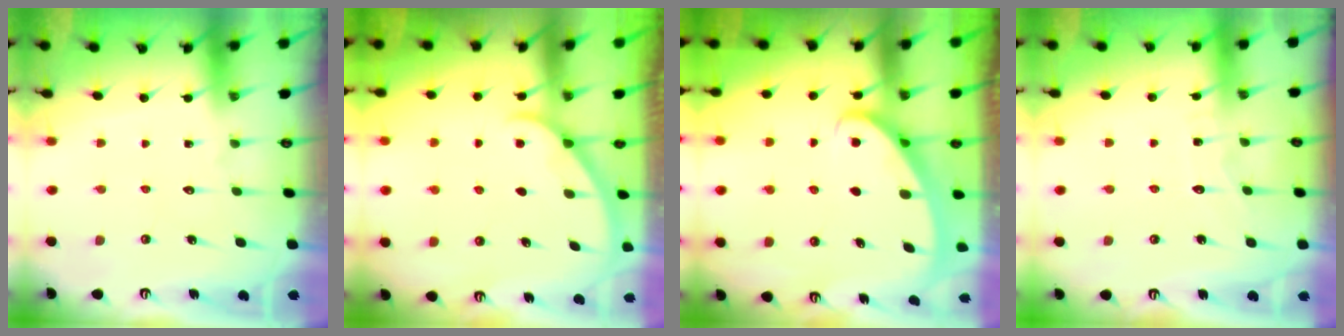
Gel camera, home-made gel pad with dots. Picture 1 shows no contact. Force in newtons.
{"total": 2.0, "press": 2.0, "slide": 0.2}
{"total": 2.4, "press": 2.4, "slide": 0.4}
{"total": 4.2, "press": 4.2, "slide": 0.3}